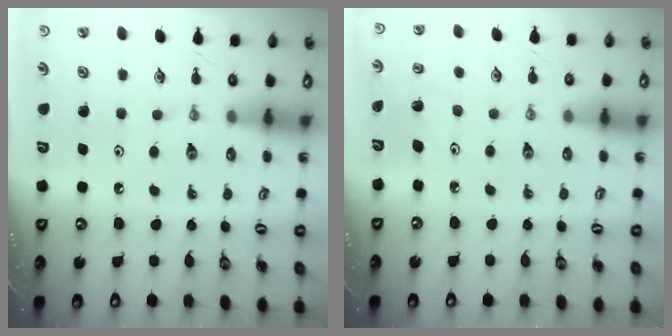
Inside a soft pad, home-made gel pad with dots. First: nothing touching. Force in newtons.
{"total": 5.6, "press": 5.3, "slide": 2.0}